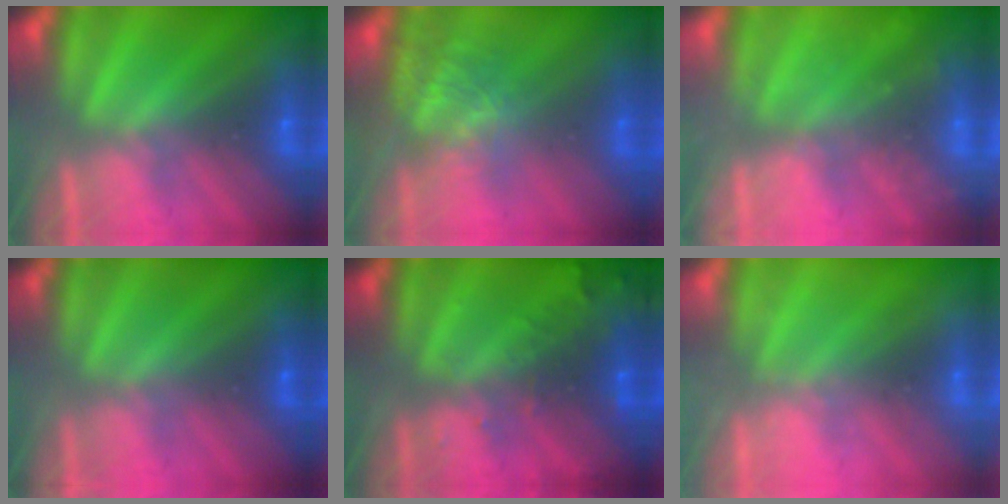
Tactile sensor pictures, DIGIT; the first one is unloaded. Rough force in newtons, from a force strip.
{"total": 4.7}
{"total": 2.4}
{"total": 2.4}
{"total": 12.7}
{"total": 2.0}